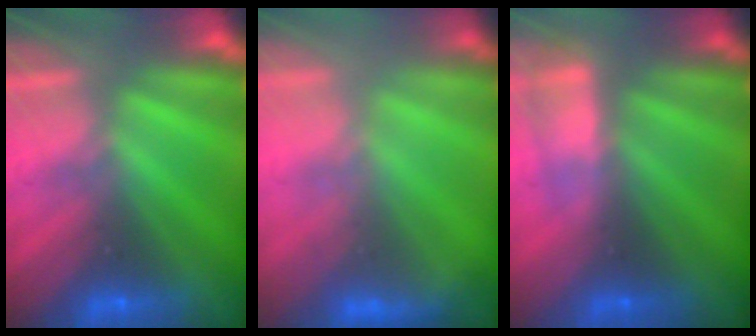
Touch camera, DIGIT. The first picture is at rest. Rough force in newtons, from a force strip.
{"total": 2.7}
{"total": 3.0}